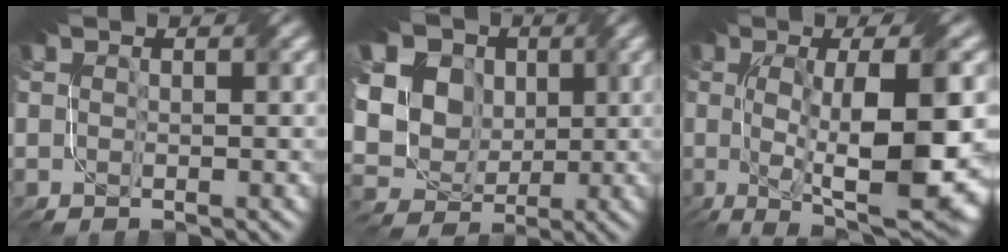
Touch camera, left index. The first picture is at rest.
{"total": 14.2, "force": [4.9, 11.8, 6.2], "torque": [-0.163, 0.032, 0.092]}
{"total": 13.1, "force": [-1.5, 4.3, 12.3], "torque": [-0.188, -0.008, -0.018]}